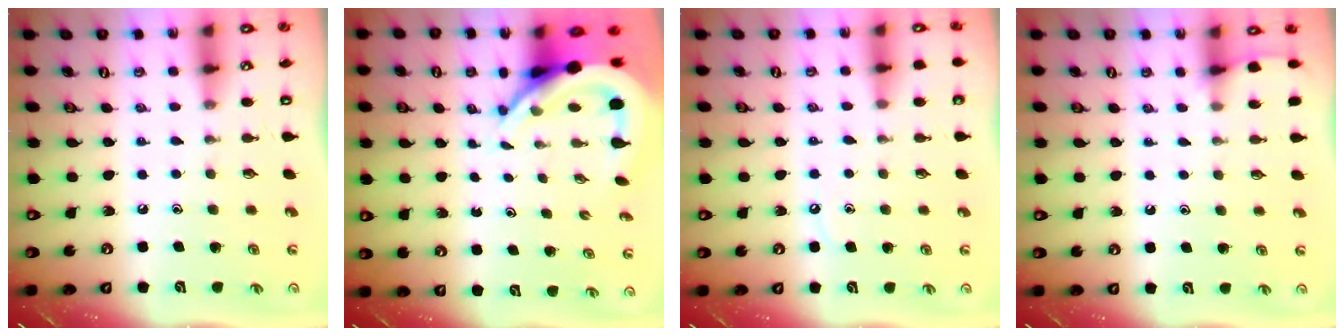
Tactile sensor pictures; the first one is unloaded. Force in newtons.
{"total": 8.9, "press": 8.8, "slide": 1.3}
{"total": 4.5, "press": 4.4, "slide": 0.4}
{"total": 2.4, "press": 2.4, "slide": 0.4}